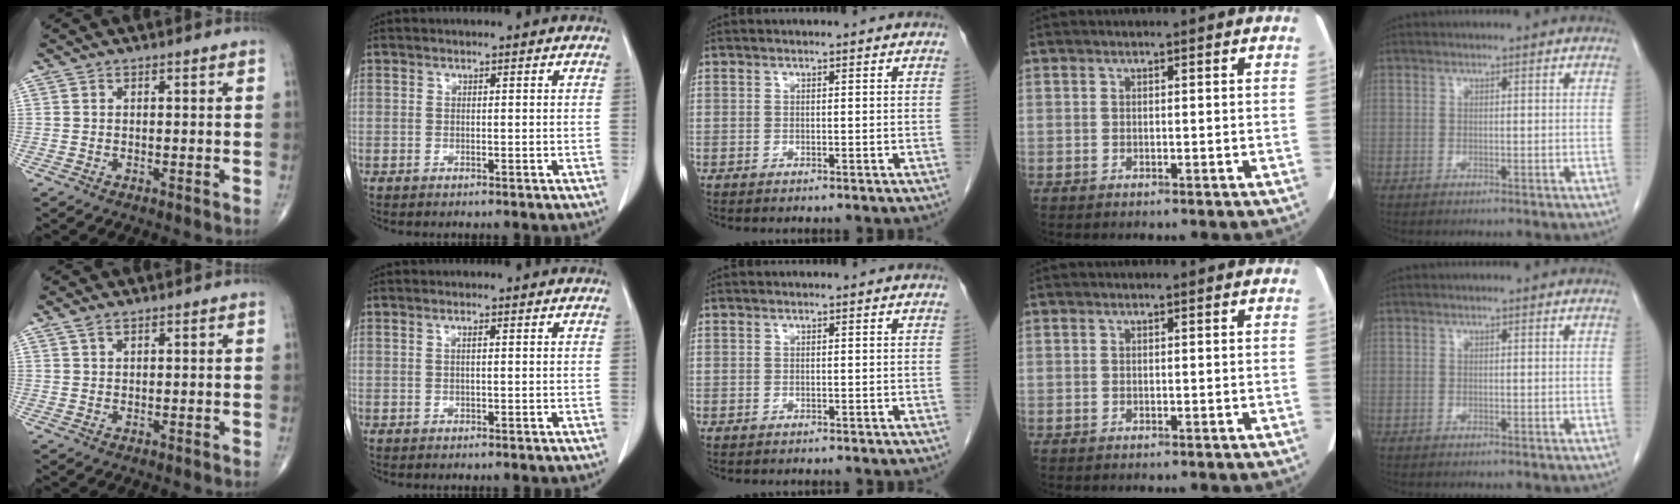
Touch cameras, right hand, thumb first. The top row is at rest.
{"thumb": {"total": 1.6, "force": [1.2, 0.7, 0.8], "torque": [-0.015, 0.005, 0.023]}, "index": {"total": 0.9, "force": [0.2, 0.1, 0.9], "torque": [-0.017, 0.002, 0.003]}}